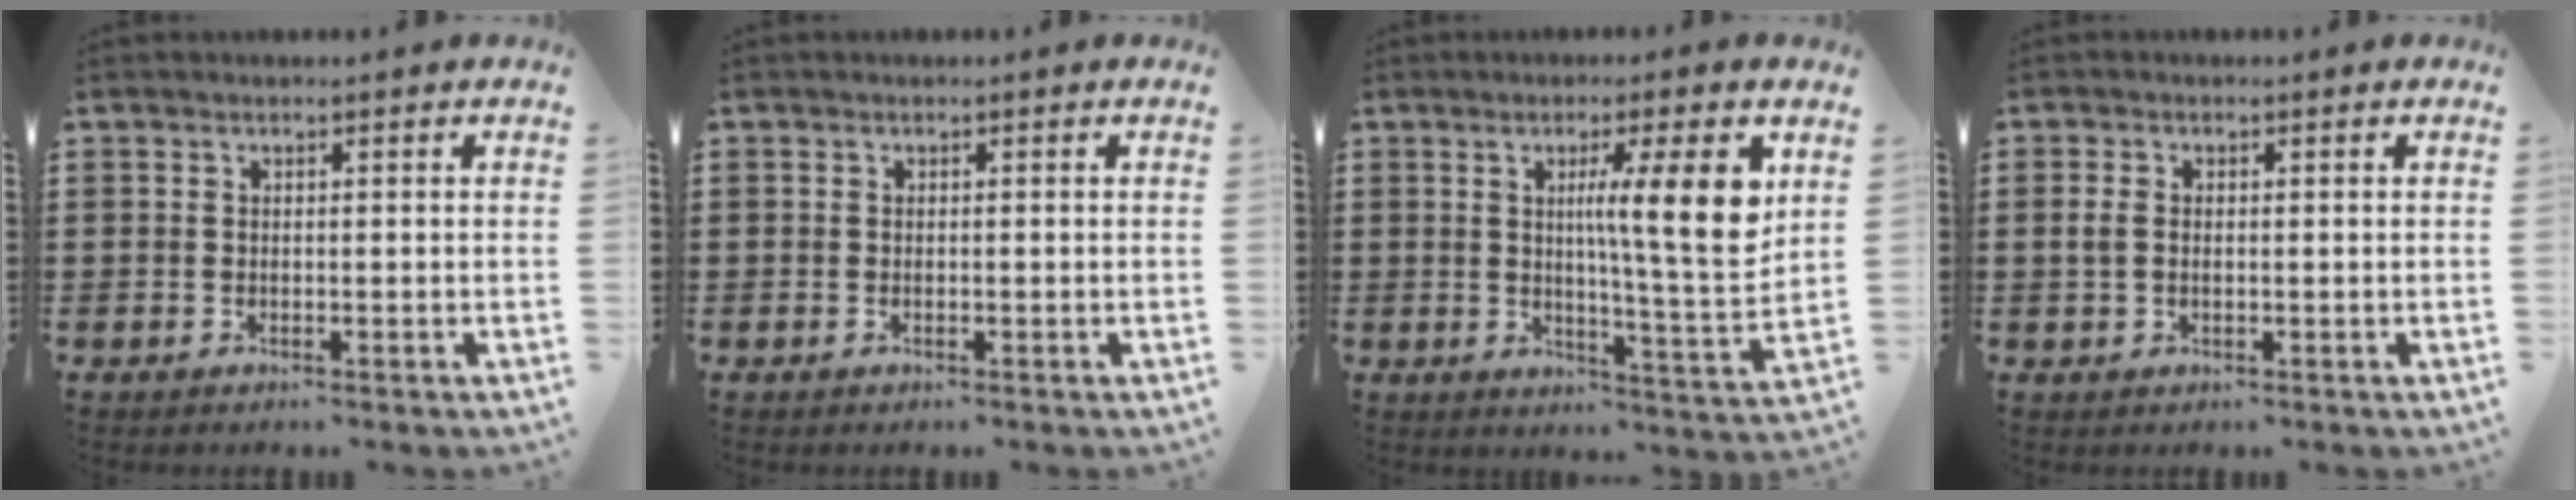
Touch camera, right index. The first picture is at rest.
{"total": 0.0}
{"total": 11.1, "force": [3.7, 0.7, 10.5], "torque": [-0.163, -0.015, 0.047]}
{"total": 1.9, "force": [0.0, 1.1, 1.6], "torque": [-0.049, -0.003, -0.005]}